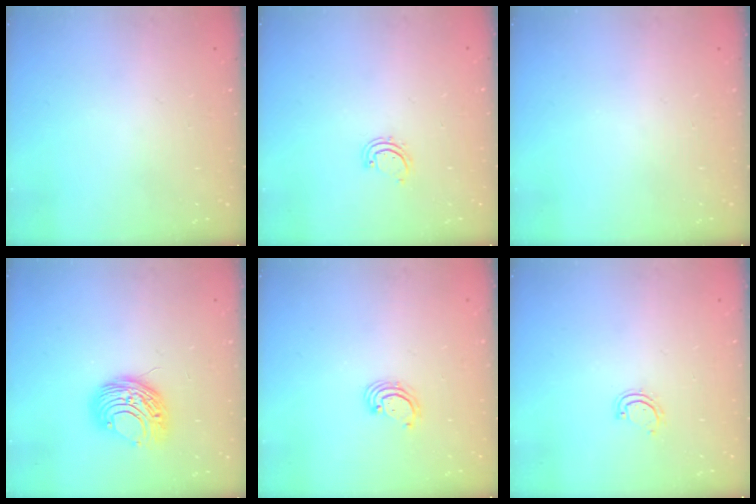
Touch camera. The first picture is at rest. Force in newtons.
{"total": 2.9, "press": 2.9, "slide": 0.3}
{"total": 0.0}
{"total": 9.0, "press": 9.0, "slide": 0.5}
{"total": 2.8, "press": 2.8, "slide": 0.3}
{"total": 3.3, "press": 3.3, "slide": 0.2}